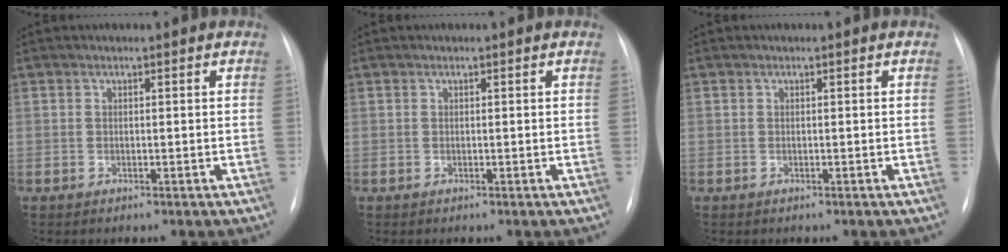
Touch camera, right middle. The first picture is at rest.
{"total": 0.0}
{"total": 0.0}